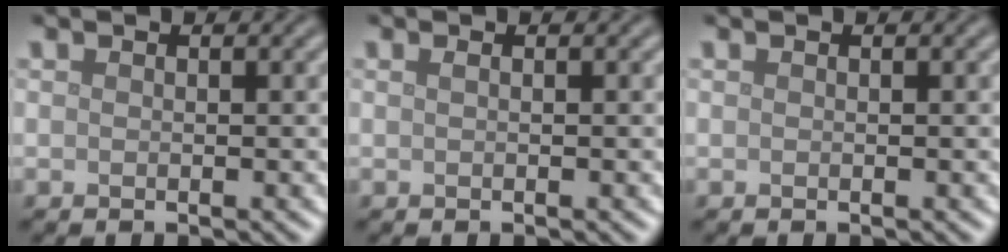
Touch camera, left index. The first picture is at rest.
{"total": 0.5, "force": [0.1, 0.2, 0.5], "torque": [-0.010, 0.004, 0.000]}
{"total": 0.0}